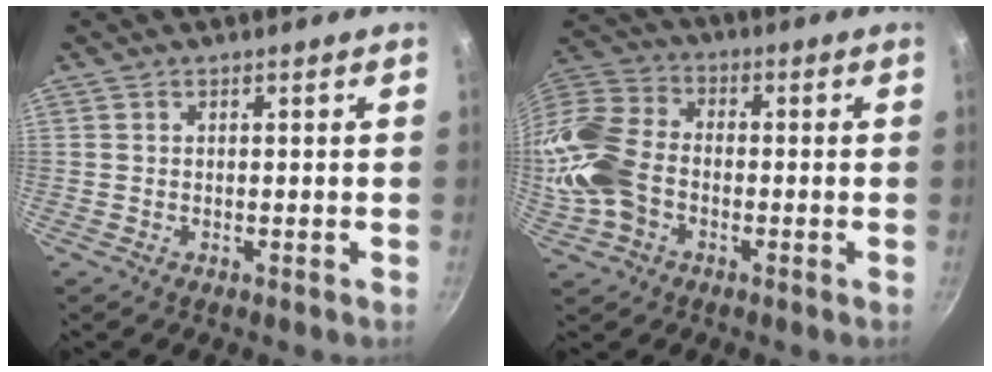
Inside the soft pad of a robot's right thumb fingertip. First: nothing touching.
{"total": 16.2, "force": [-3.6, 11.8, 10.5], "torque": [-0.219, 0.032, -0.086]}